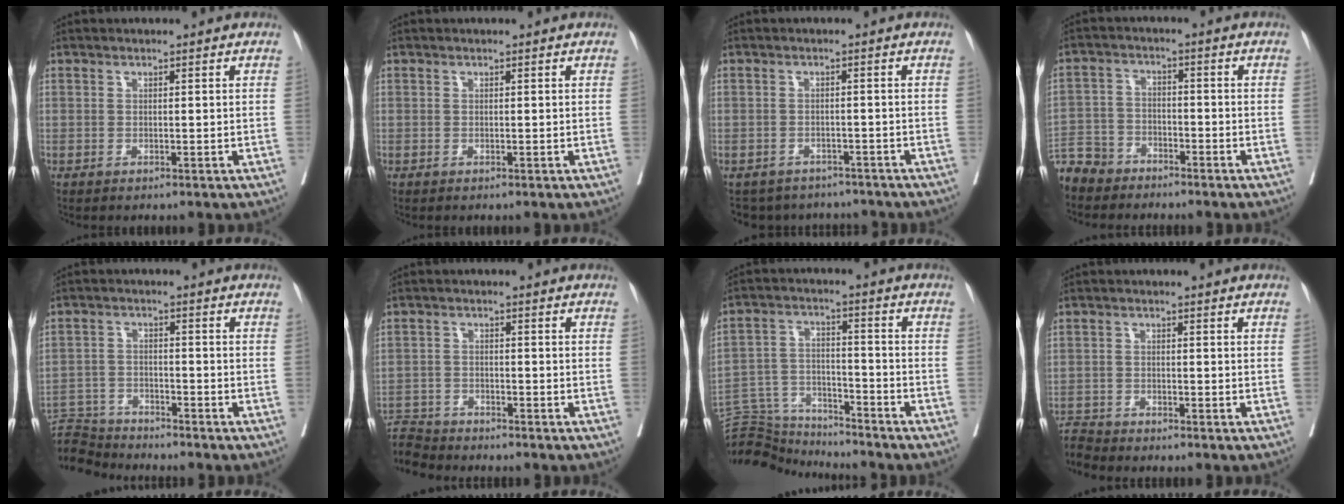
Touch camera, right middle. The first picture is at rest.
{"total": 0.0}
{"total": 7.6, "force": [-7.0, 3.1, 0.4], "torque": [-0.002, 0.013, -0.083]}
{"total": 7.1, "force": [-6.3, 3.2, 0.2], "torque": [-0.005, -0.003, -0.126]}
{"total": 8.5, "force": [-8.5, 0.8, 0.0], "torque": [-0.002, 0.008, -0.156]}
{"total": 6.2, "force": [-6.1, 0.5, -0.6], "torque": [0.010, 0.001, -0.117]}
{"total": 11.5, "force": [-11.4, 1.4, 0.4], "torque": [-0.010, 0.035, -0.201]}
{"total": 3.4, "force": [-3.3, -0.3, -0.6], "torque": [0.013, -0.013, -0.062]}